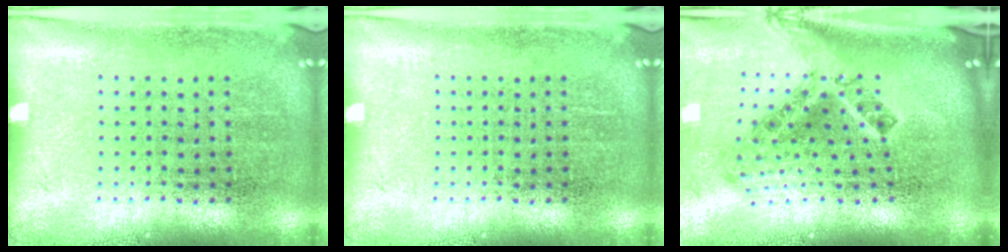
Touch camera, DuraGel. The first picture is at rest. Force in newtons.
{"total": 0.0}
{"total": 2.6, "press": 1.6, "slide": 2.1}